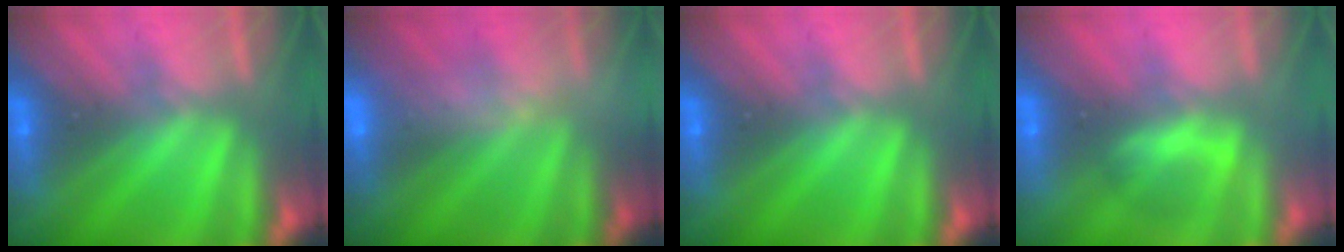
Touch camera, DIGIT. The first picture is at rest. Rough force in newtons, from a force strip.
{"total": 2.5}
{"total": 0.0}
{"total": 2.1}